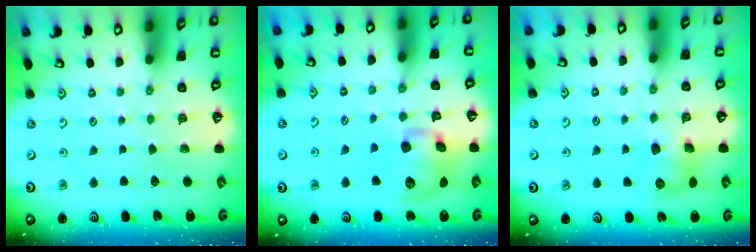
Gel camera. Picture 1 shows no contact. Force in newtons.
{"total": 12.1, "press": 12.0, "slide": 1.9}
{"total": 8.5, "press": 8.5, "slide": 0.8}